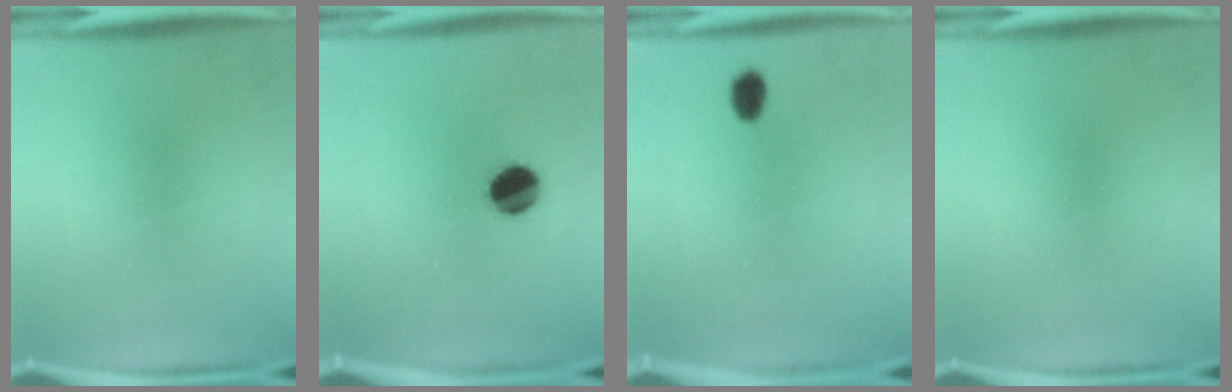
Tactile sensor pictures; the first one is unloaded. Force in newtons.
{"total": 9.6}
{"total": 3.2}
{"total": 0.0}